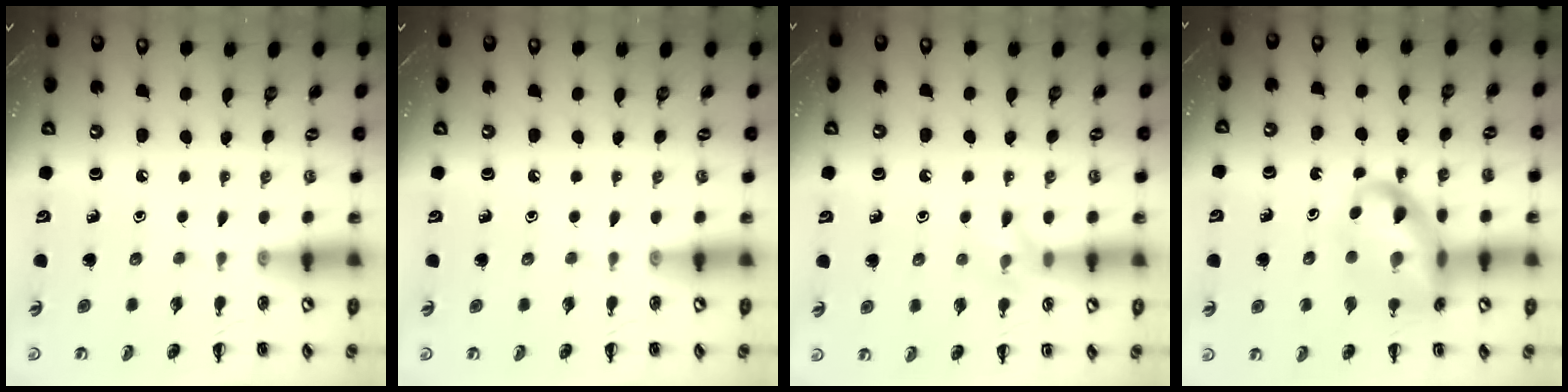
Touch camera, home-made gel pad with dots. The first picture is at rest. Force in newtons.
{"total": 0.0}
{"total": 7.8, "press": 7.7, "slide": 0.9}
{"total": 15.2, "press": 14.8, "slide": 3.4}